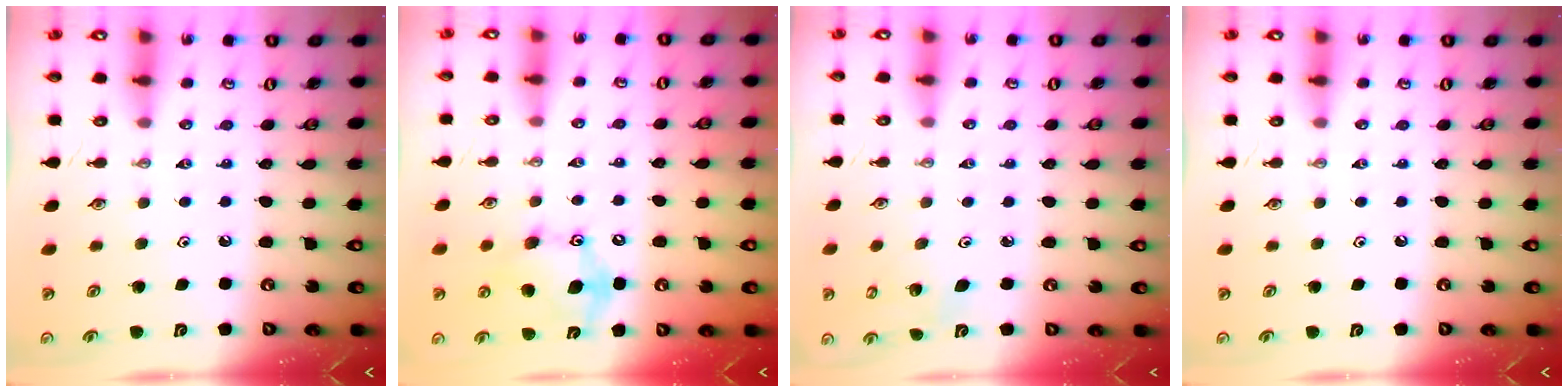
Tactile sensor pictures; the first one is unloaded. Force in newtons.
{"total": 12.1, "press": 12.0, "slide": 0.5}
{"total": 5.1, "press": 5.0, "slide": 1.0}
{"total": 0.0}